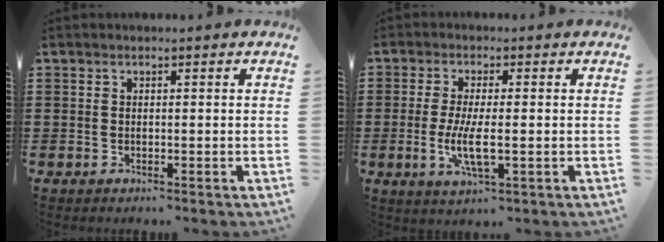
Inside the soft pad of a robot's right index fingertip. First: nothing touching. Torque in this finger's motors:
{"motor_torque": [1.01, 1.13, 0.13, 0.05]}